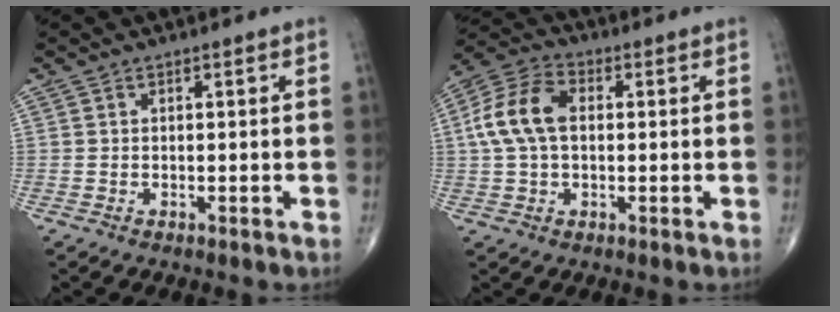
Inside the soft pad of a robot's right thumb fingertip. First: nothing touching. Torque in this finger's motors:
{"motor_torque": [-0.45, 0.63, 1.06, 0.13, 0.32]}